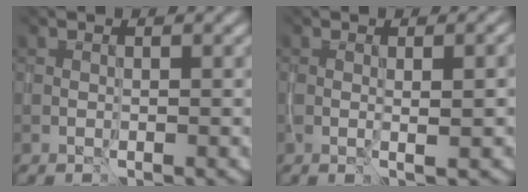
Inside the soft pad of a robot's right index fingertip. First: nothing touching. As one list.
[{"total": 1.2, "force": [-0.3, -0.5, 1.1], "torque": [-0.017, 0.004, 0.001]}]